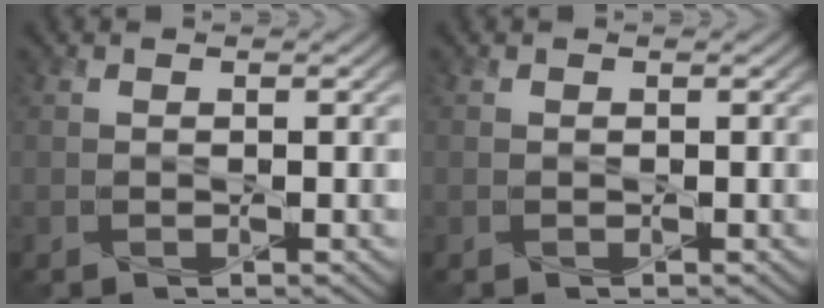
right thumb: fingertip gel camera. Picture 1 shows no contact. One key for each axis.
{"total": 0.0}